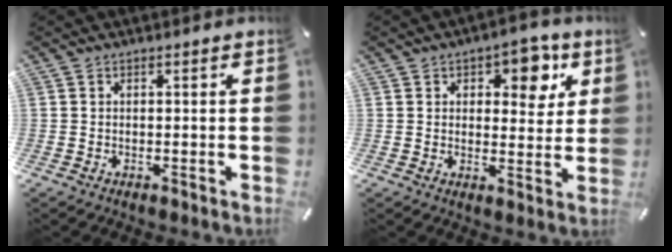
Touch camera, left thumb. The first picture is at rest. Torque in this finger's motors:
{"motor_torque": [0.53, -0.34, 0.32, 0.08, 0.03]}